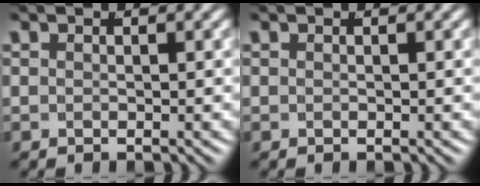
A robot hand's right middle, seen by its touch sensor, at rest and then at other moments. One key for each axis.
{"total": 0.0}